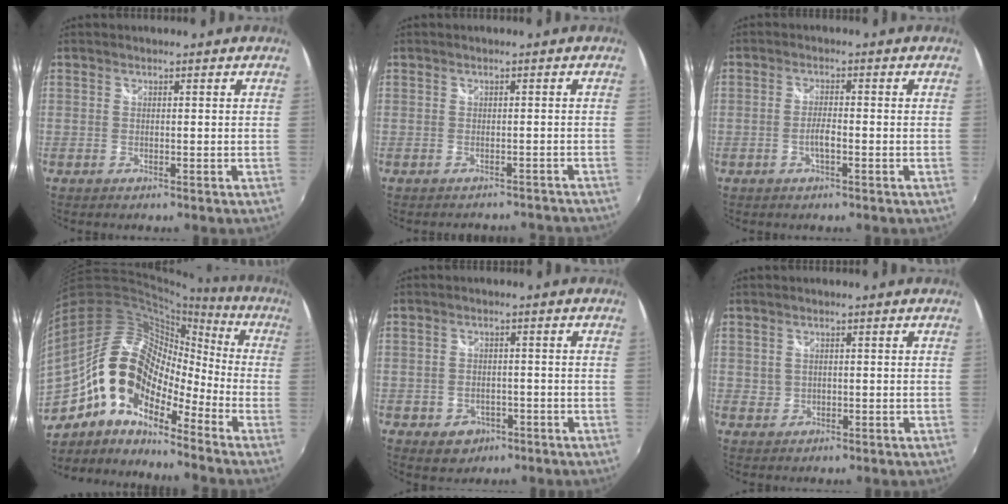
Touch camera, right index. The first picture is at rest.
{"total": 7.5, "force": [-6.7, 2.8, 1.8], "torque": [-0.028, 0.000, -0.076]}
{"total": 2.4, "force": [-1.1, 0.4, 2.1], "torque": [-0.044, 0.002, -0.021]}
{"total": 17.7, "force": [-9.5, 9.9, 11.1], "torque": [-0.202, 0.003, -0.192]}
{"total": 4.9, "force": [-2.2, 4.0, 1.8], "torque": [-0.045, 0.003, -0.021]}
{"total": 1.6, "force": [0.3, 1.5, 0.5], "torque": [-0.005, 0.002, 0.005]}